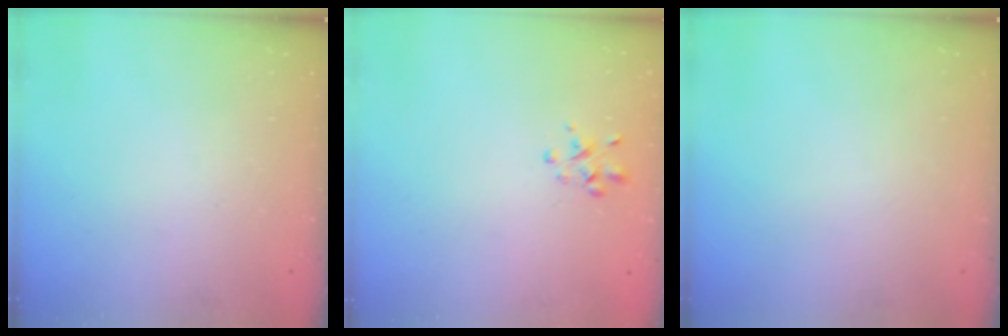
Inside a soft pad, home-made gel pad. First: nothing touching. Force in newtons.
{"total": 1.8, "press": 1.8, "slide": 0.5}
{"total": 0.0}